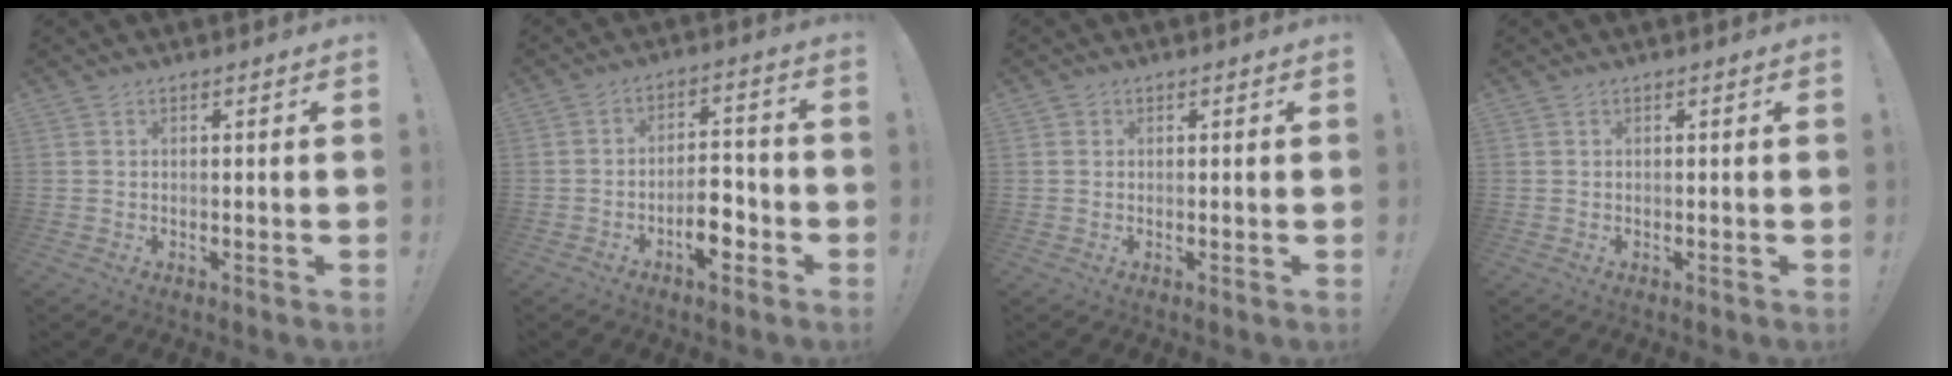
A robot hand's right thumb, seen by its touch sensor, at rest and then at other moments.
{"total": 9.0, "force": [-4.2, 4.2, 6.8], "torque": [-0.095, 0.023, -0.070]}
{"total": 0.8, "force": [0.4, 0.7, 0.0], "torque": [0.003, 0.000, 0.007]}
{"total": 0.0}